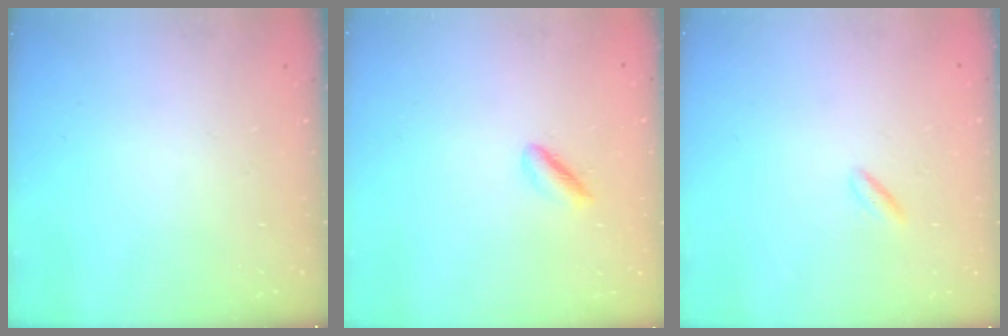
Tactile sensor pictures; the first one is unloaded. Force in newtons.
{"total": 2.2, "press": 2.0, "slide": 1.0}
{"total": 1.3, "press": 1.1, "slide": 0.7}